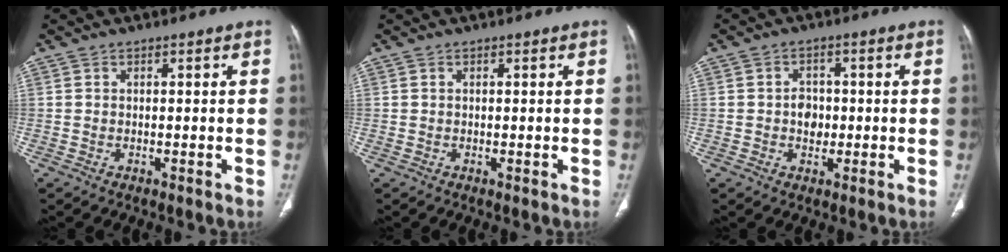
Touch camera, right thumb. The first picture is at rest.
{"total": 0.0}
{"total": 3.9, "force": [-0.3, 3.2, 2.2], "torque": [-0.014, 0.007, -0.006]}